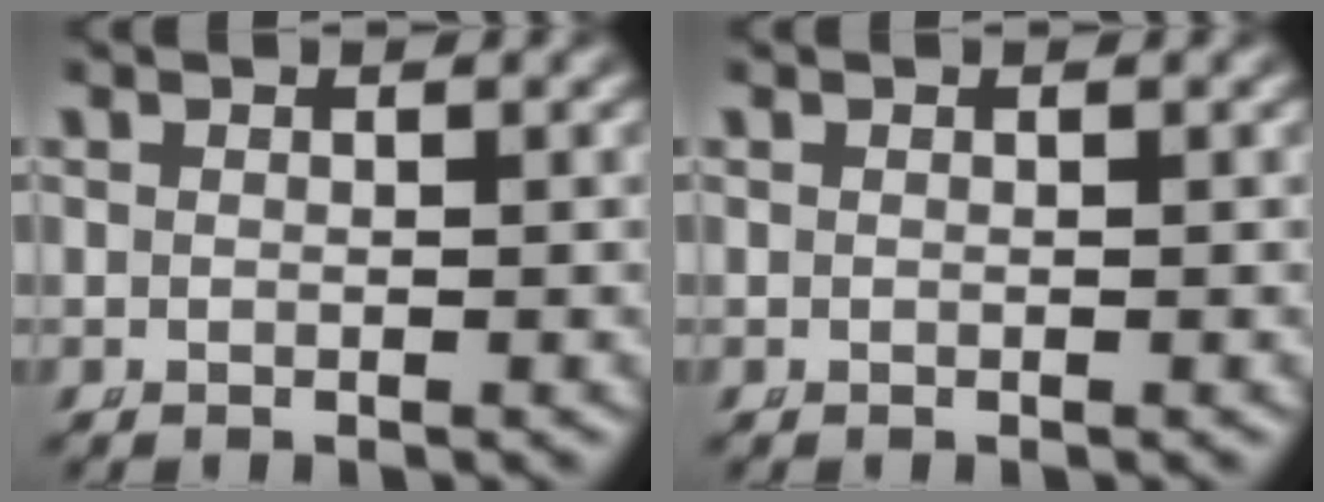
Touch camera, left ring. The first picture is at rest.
{"total": 0.0}